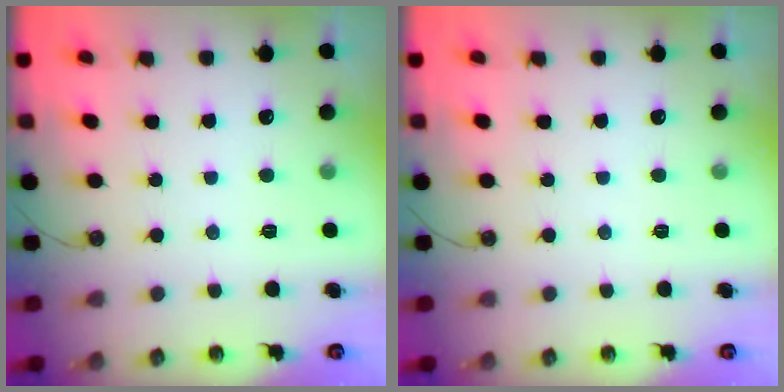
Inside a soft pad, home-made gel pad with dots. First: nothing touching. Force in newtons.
{"total": 0.0}